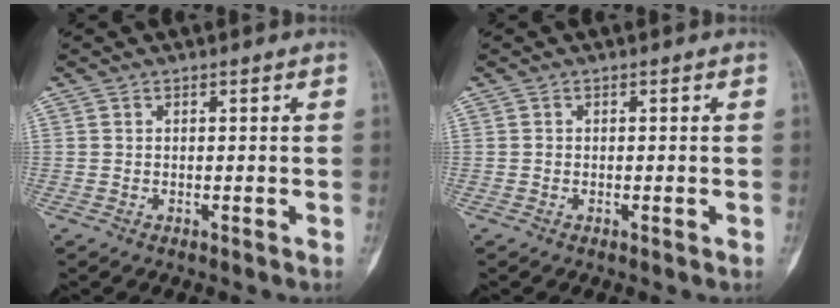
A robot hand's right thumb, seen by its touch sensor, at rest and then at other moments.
{"total": 0.6, "force": [-0.2, 0.4, 0.5], "torque": [-0.006, 0.000, -0.004]}